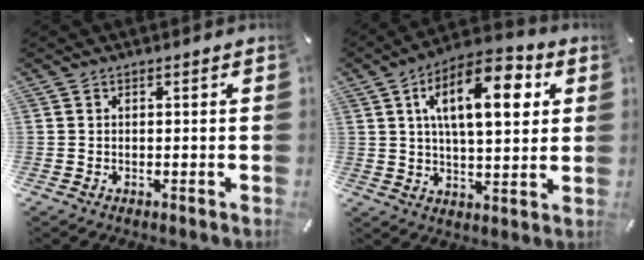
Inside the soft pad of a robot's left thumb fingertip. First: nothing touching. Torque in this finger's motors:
{"motor_torque": [1.59, 1.55, 1.89, -0.88, 0.23]}